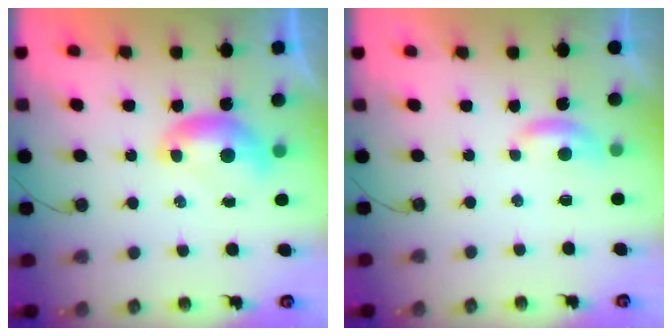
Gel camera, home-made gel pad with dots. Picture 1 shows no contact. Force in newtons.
{"total": 2.6, "press": 2.6, "slide": 0.4}